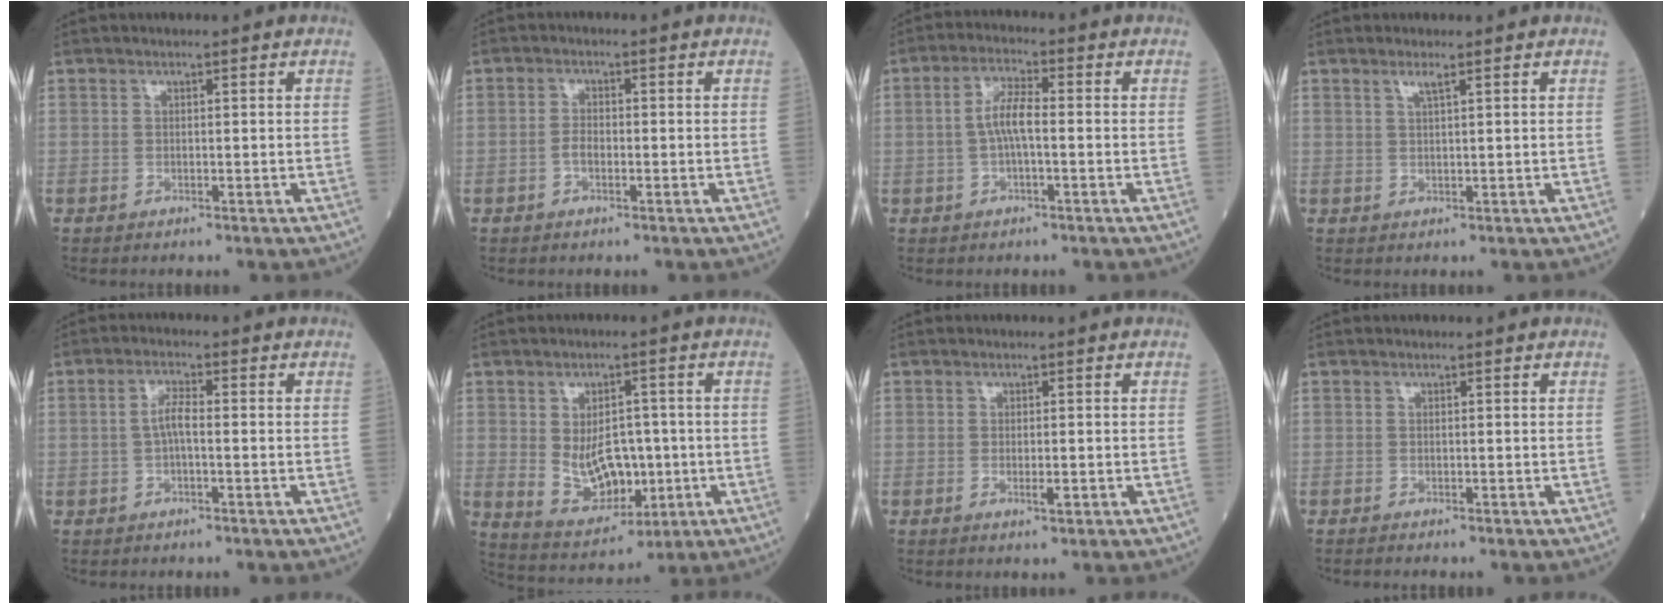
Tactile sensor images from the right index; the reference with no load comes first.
{"total": 1.8, "force": [-0.7, 0.9, 1.4], "torque": [-0.023, 0.005, -0.010]}
{"total": 4.6, "force": [-0.5, 0.9, 4.5], "torque": [-0.091, 0.011, -0.011]}
{"total": 1.4, "force": [0.9, -0.2, 1.1], "torque": [-0.025, 0.000, 0.018]}
{"total": 2.9, "force": [-0.5, 0.6, 2.8], "torque": [-0.052, 0.007, -0.010]}
{"total": 9.3, "force": [-0.5, 5.6, 7.4], "torque": [-0.125, 0.001, 0.008]}
{"total": 1.7, "force": [-0.6, 0.3, 1.6], "torque": [-0.026, -0.003, -0.009]}
{"total": 0.9, "force": [-0.8, -0.3, 0.3], "torque": [-0.011, -0.003, -0.013]}